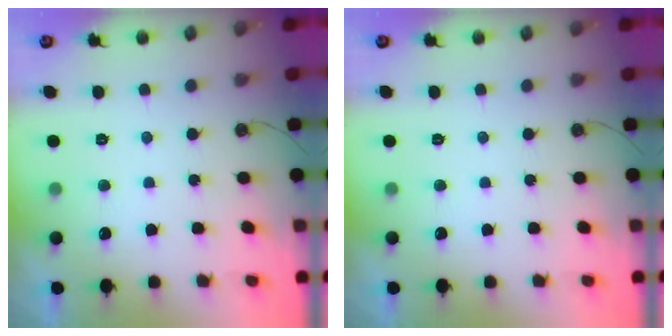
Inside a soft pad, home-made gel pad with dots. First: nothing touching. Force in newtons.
{"total": 0.0}